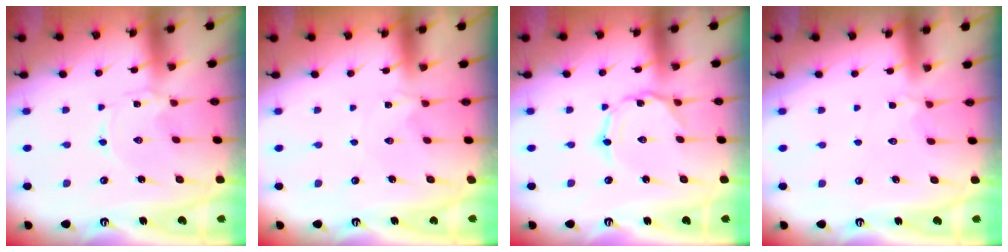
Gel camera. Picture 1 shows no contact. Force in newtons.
{"total": 0.0}
{"total": 1.1, "press": 1.0, "slide": 0.2}
{"total": 2.7, "press": 2.6, "slide": 0.6}